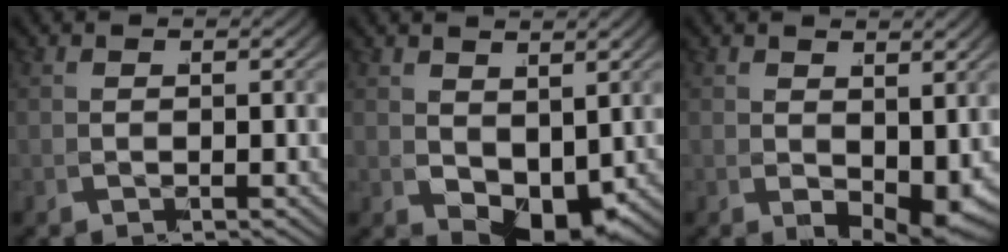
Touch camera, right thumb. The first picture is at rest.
{"total": 4.6, "force": [-0.3, 3.0, 3.5], "torque": [-0.067, -0.018, 0.005]}
{"total": 2.3, "force": [0.4, 0.8, 2.1], "torque": [-0.035, -0.014, 0.018]}